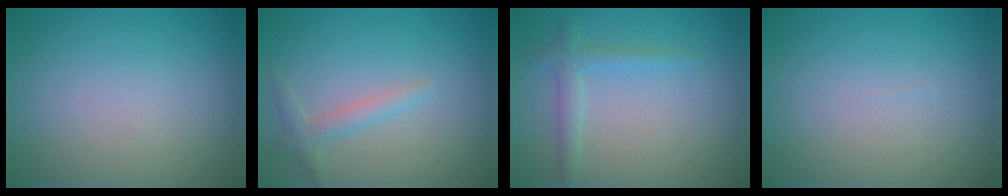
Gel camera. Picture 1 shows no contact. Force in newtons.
{"total": 1.6, "press": 1.6, "slide": 0.1}
{"total": 1.9, "press": 1.9, "slide": 0.1}
{"total": 0.0}